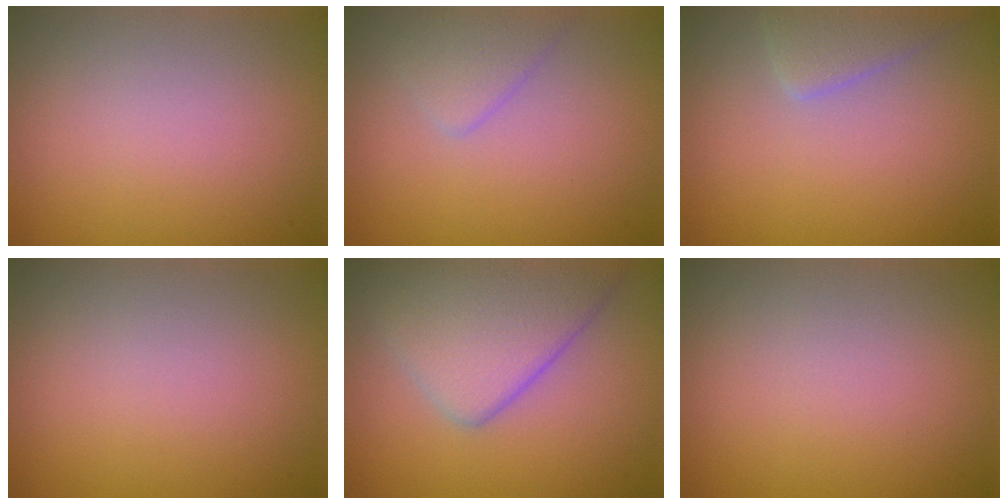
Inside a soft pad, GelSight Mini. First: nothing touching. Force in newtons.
{"total": 1.8, "press": 1.8, "slide": 0.1}
{"total": 2.6, "press": 2.6, "slide": 0.3}
{"total": 0.0}
{"total": 6.5, "press": 6.5, "slide": 0.1}
{"total": 0.0}